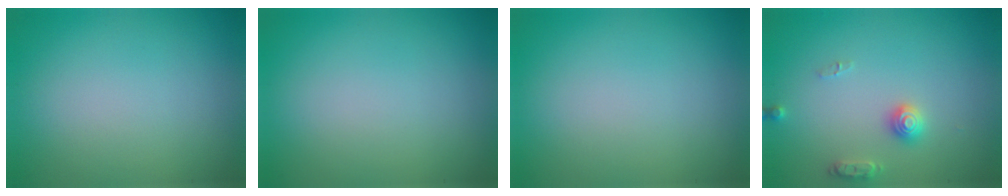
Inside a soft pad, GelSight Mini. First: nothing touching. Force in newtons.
{"total": 0.0}
{"total": 0.0}
{"total": 2.2, "press": 2.2, "slide": 0.1}